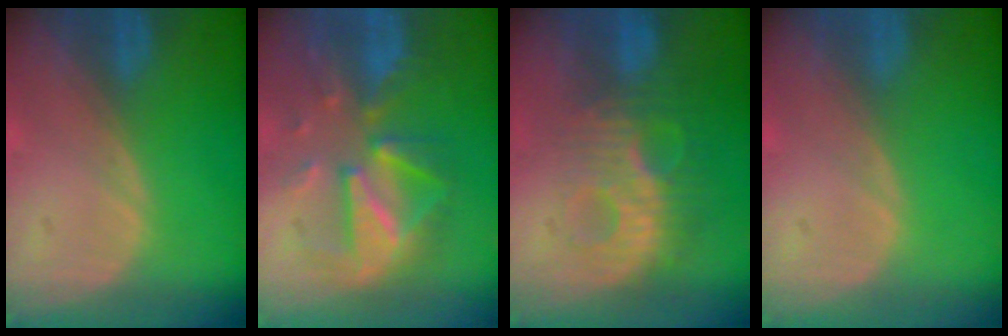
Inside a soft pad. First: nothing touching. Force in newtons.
{"total": 9.1, "press": 9.1, "slide": 0.5}
{"total": 9.2, "press": 8.5, "slide": 3.5}
{"total": 0.0}